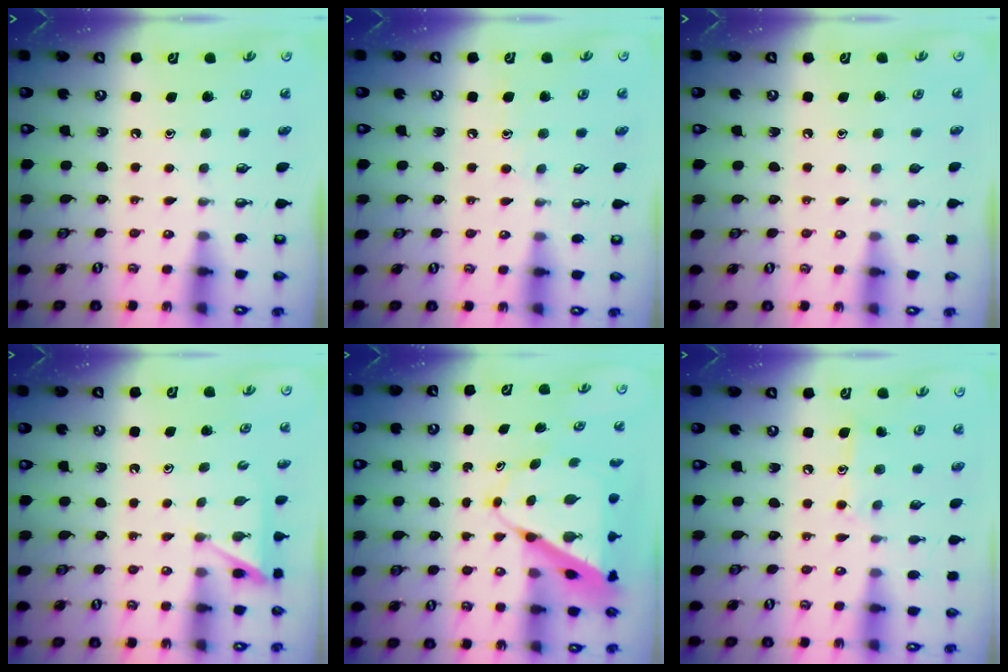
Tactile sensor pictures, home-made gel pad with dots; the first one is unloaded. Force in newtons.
{"total": 4.9, "press": 4.8, "slide": 0.6}
{"total": 0.5, "press": 0.5, "slide": 0.1}
{"total": 4.6, "press": 4.6, "slide": 0.4}
{"total": 9.4, "press": 9.4, "slide": 0.8}
{"total": 8.8, "press": 8.7, "slide": 0.7}